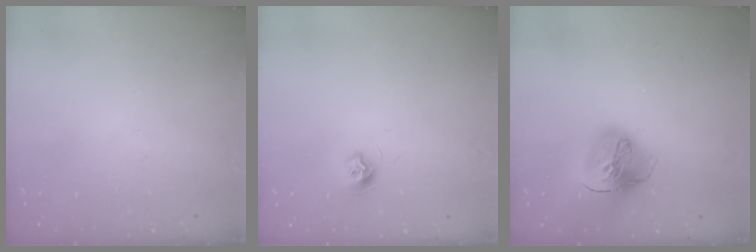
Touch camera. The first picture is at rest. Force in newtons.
{"total": 7.6, "press": 7.5, "slide": 0.5}
{"total": 16.2, "press": 16.1, "slide": 1.6}